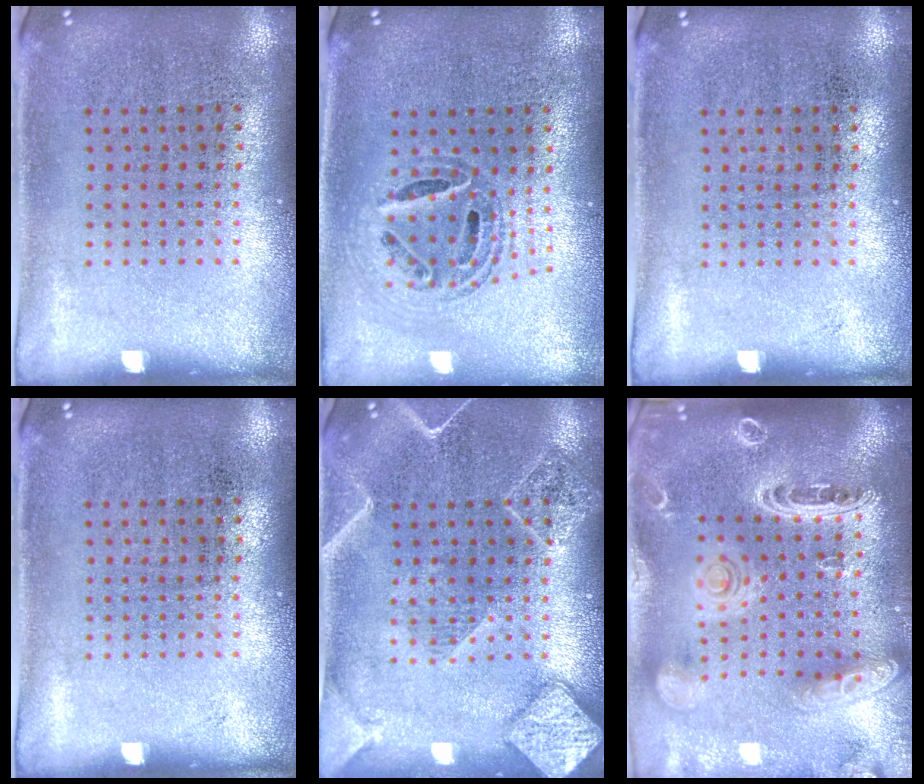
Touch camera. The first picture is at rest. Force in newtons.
{"total": 0.8, "press": 0.8, "slide": 0.1}
{"total": 0.0}
{"total": 0.0}
{"total": 1.9, "press": 1.9, "slide": 0.2}
{"total": 3.3, "press": 2.7, "slide": 1.9}